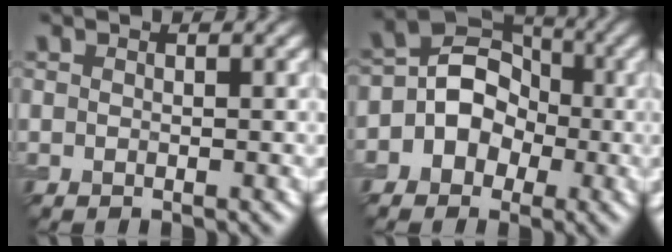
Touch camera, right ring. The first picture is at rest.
{"total": 6.7, "force": [-0.7, 5.9, 3.1], "torque": [-0.020, 0.028, -0.039]}